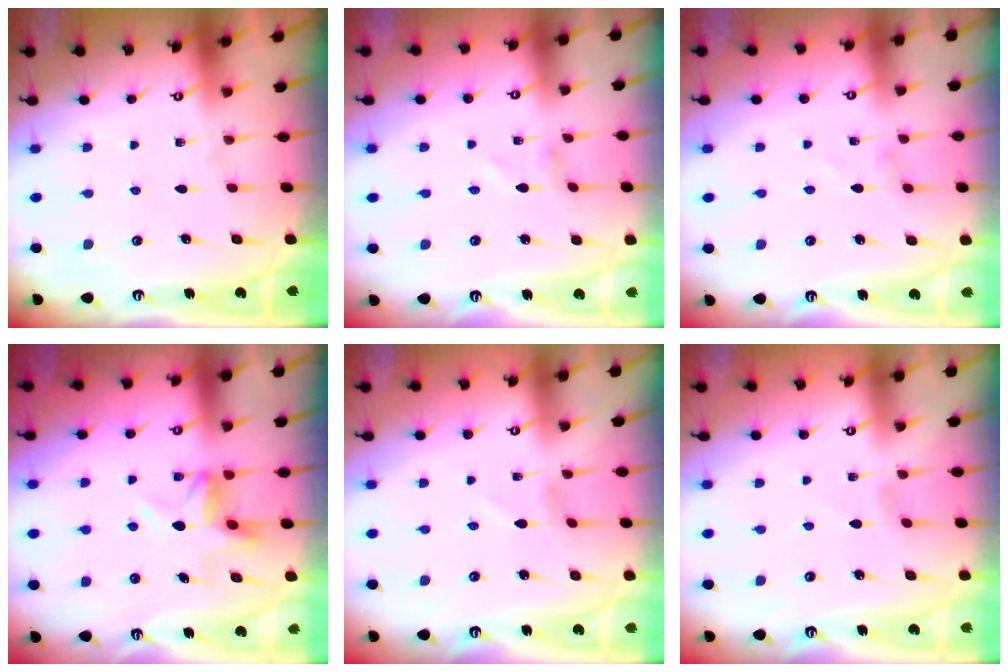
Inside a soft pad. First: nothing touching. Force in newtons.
{"total": 1.4, "press": 1.4, "slide": 0.1}
{"total": 0.8, "press": 0.8, "slide": 0.1}
{"total": 4.6, "press": 4.6, "slide": 0.2}
{"total": 0.0}
{"total": 0.0}